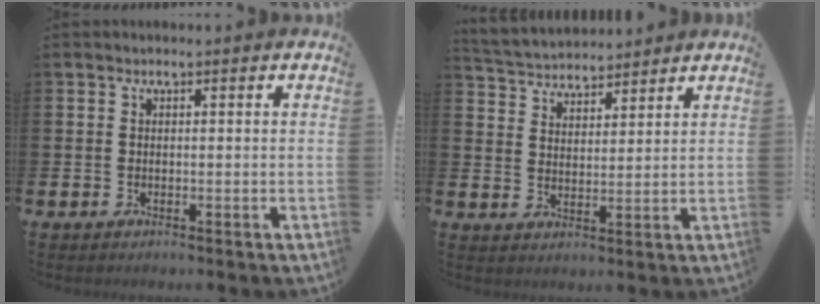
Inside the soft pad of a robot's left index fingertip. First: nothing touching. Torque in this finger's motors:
{"motor_torque": [0.17, -0.18, 0.15, 0.05]}